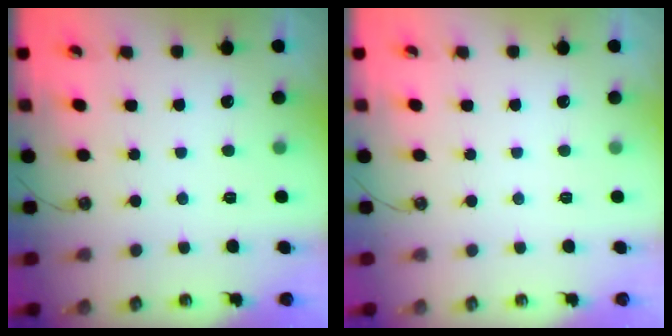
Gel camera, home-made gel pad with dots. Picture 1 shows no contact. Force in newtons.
{"total": 0.0}